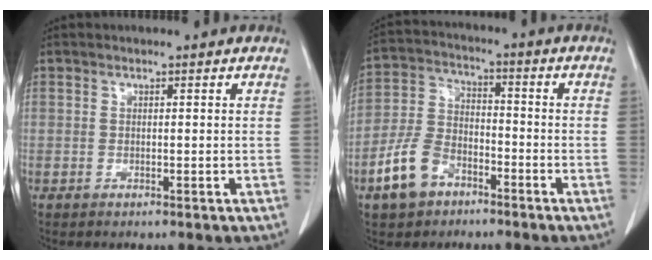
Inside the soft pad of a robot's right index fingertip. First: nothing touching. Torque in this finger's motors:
{"motor_torque": [-0.06, -0.13, -0.40, -0.21]}